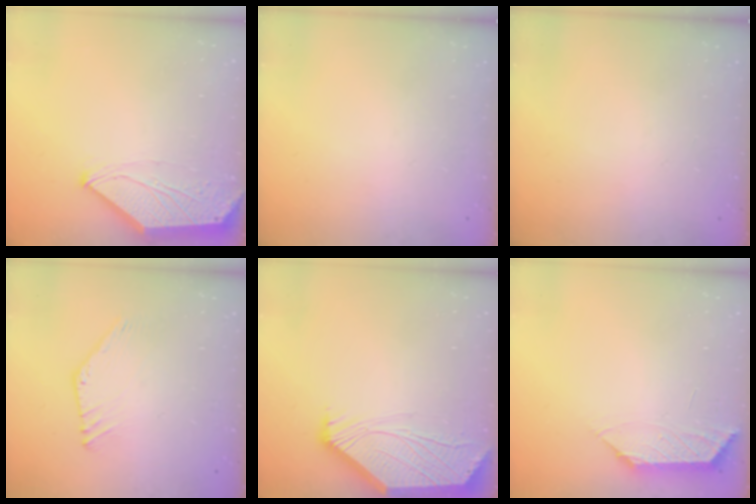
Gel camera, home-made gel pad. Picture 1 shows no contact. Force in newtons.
{"total": 0.0}
{"total": 0.0}
{"total": 2.4, "press": 2.4, "slide": 0.1}
{"total": 3.4, "press": 3.3, "slide": 0.6}
{"total": 1.2, "press": 1.2, "slide": 0.4}